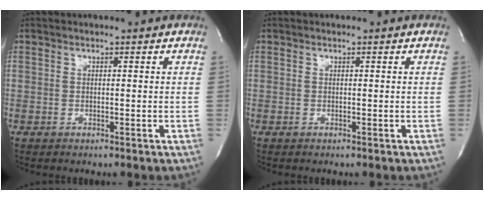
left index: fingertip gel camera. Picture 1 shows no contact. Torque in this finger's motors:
{"motor_torque": [0.00, 0.00, 0.00, 0.01]}